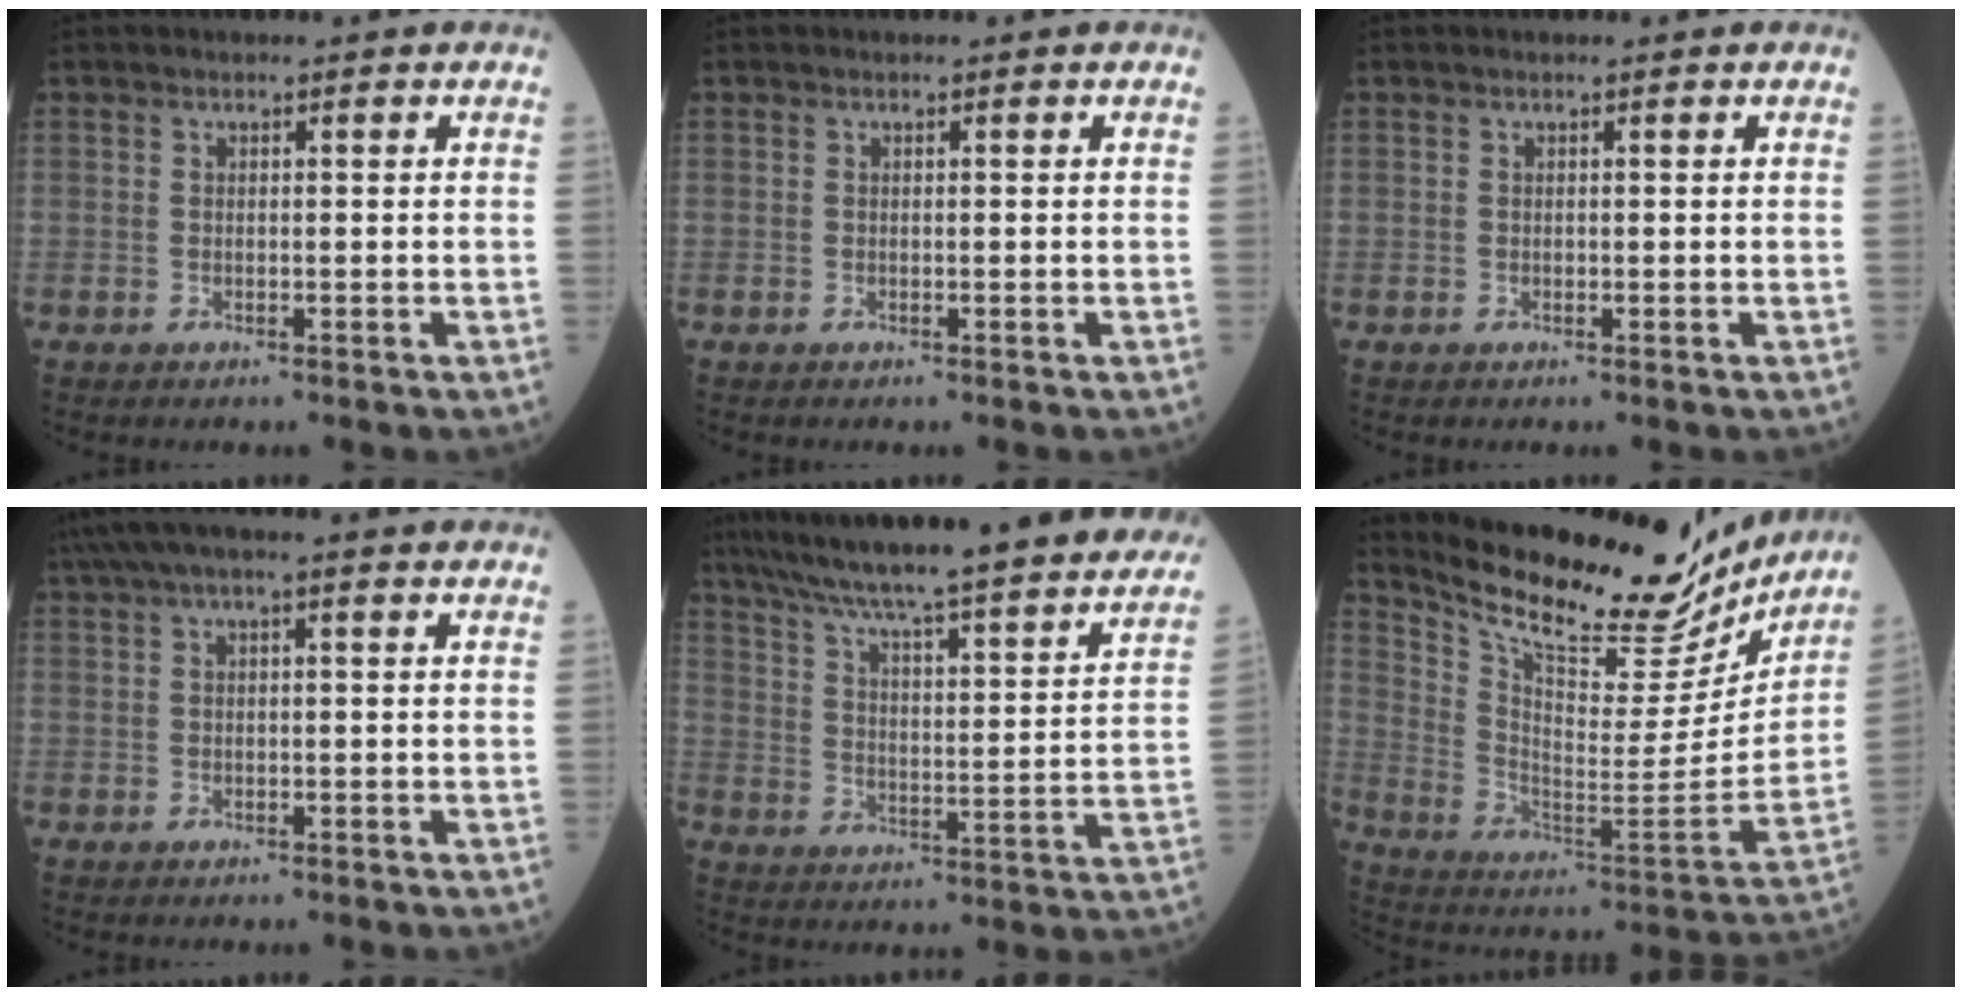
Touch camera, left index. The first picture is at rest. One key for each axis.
{"total": 0.0}
{"total": 0.0}
{"total": 5.6, "fx": 3.5, "fy": 1.0, "fz": 4.3, "tx": -0.084, "ty": 0.050, "tz": 0.058}
{"total": 30.7, "fx": 27.2, "fy": 2.2, "fz": 14.1, "tx": -0.228, "ty": -0.038, "tz": 0.358}
{"total": 22.9, "fx": 20.5, "fy": 5.3, "fz": 8.6, "tx": -0.149, "ty": -0.040, "tz": 0.305}